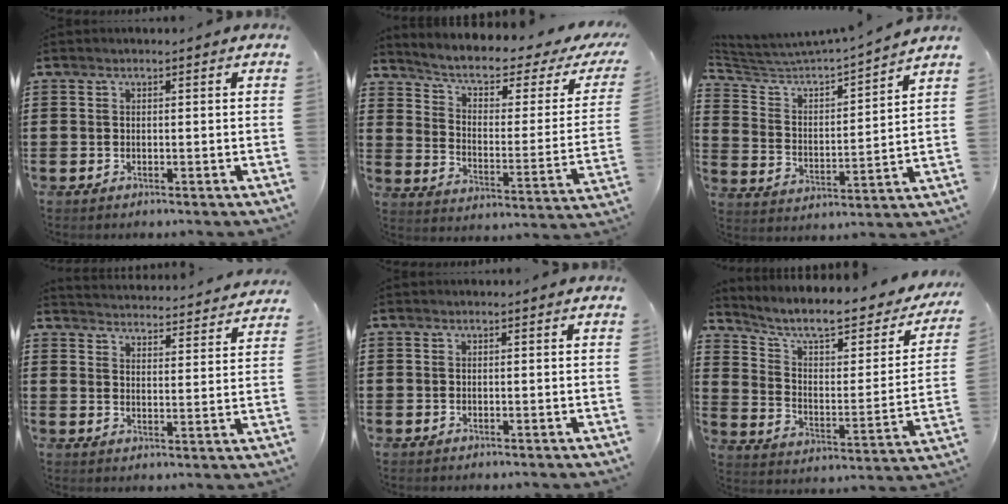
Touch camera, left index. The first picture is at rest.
{"total": 4.9, "force": [2.7, 1.6, 3.7], "torque": [-0.086, -0.017, 0.038]}
{"total": 3.6, "force": [3.4, 0.4, 1.2], "torque": [-0.048, -0.034, 0.044]}
{"total": 3.8, "force": [3.7, -0.5, -0.3], "torque": [-0.005, -0.036, 0.061]}
{"total": 0.0}
{"total": 8.2, "force": [6.5, 1.5, 4.7], "torque": [-0.112, -0.045, 0.104]}